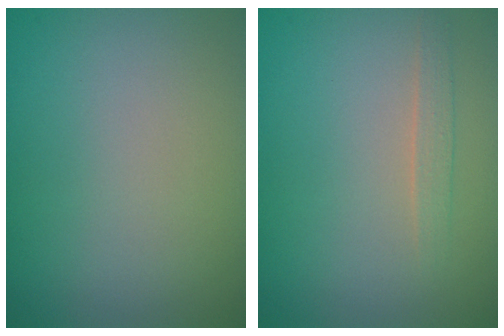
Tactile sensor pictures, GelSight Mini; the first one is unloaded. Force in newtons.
{"total": 1.1, "press": 1.1, "slide": 0.1}